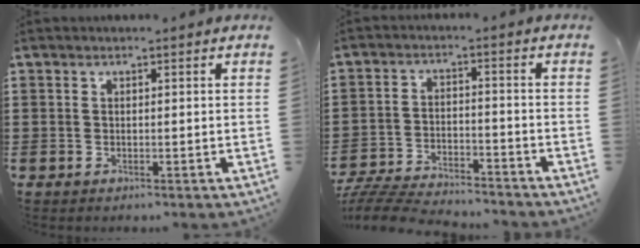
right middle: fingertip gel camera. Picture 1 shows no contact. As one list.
[{"total": 6.9, "force": [-6.7, 0.8, 1.5], "torque": [-0.033, 0.008, -0.133]}]